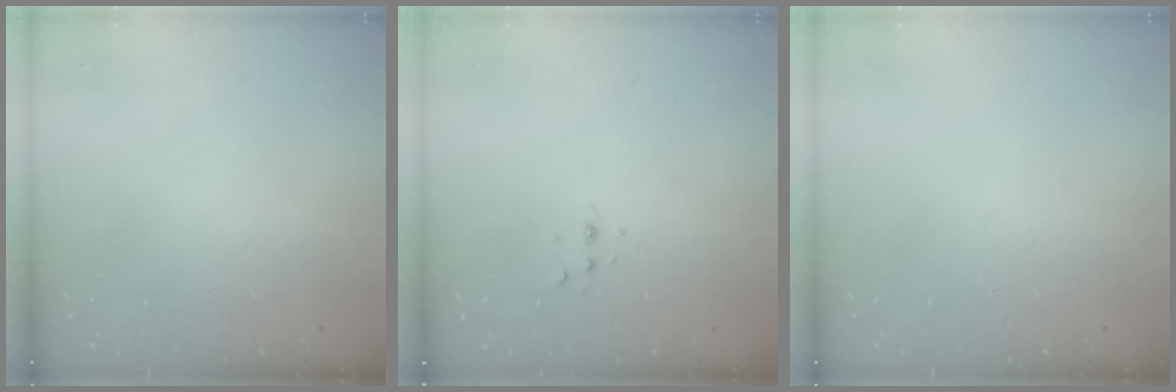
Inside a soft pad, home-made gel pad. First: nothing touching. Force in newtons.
{"total": 2.8, "press": 2.8, "slide": 0.7}
{"total": 0.0}